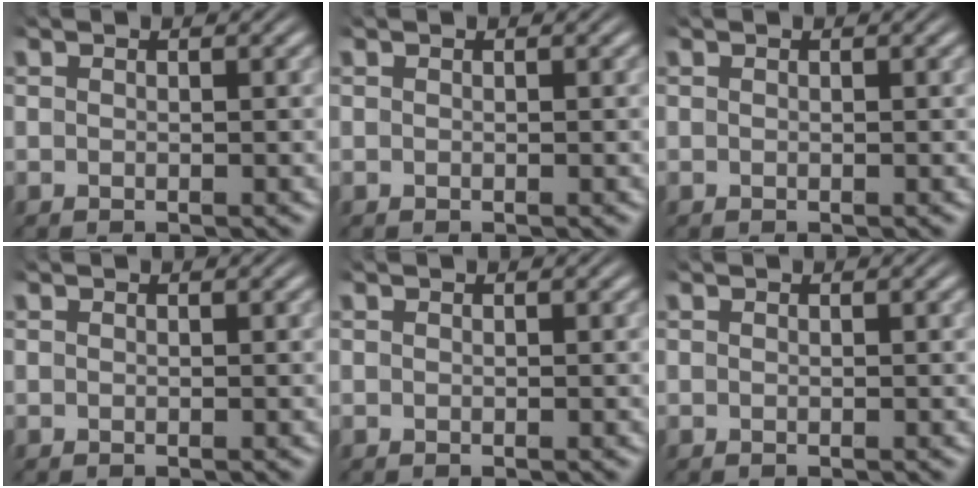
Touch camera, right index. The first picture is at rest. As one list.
[{"total": 0.0}, {"total": 0.0}, {"total": 0.0}, {"total": 0.0}, {"total": 0.0}]